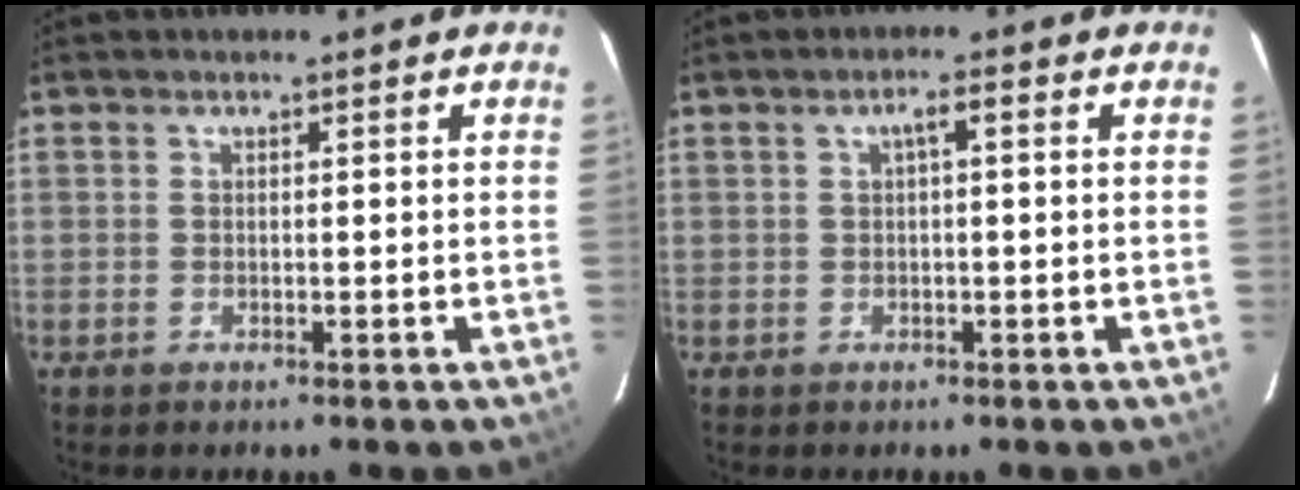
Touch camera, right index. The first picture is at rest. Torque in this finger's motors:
{"motor_torque": [0.30, -0.04, 0.13, 0.04]}